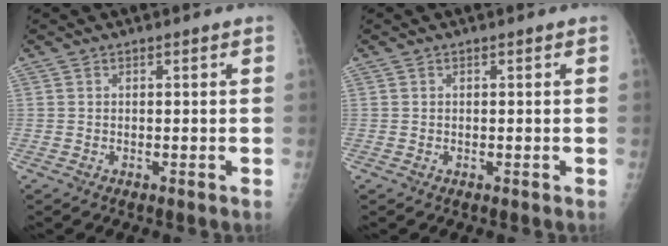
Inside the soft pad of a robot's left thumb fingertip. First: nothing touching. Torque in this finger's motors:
{"motor_torque": [0.01, -0.17, 0.05, -0.19, 0.00]}